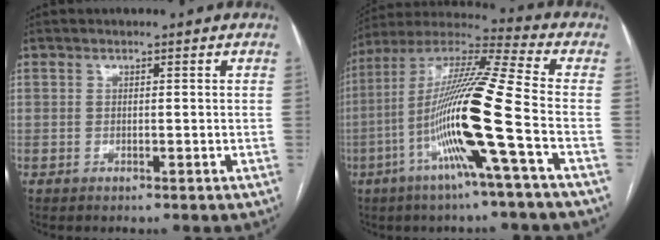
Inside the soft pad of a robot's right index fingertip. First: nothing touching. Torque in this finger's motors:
{"motor_torque": [2.14, 0.00, 1.05, 0.21]}